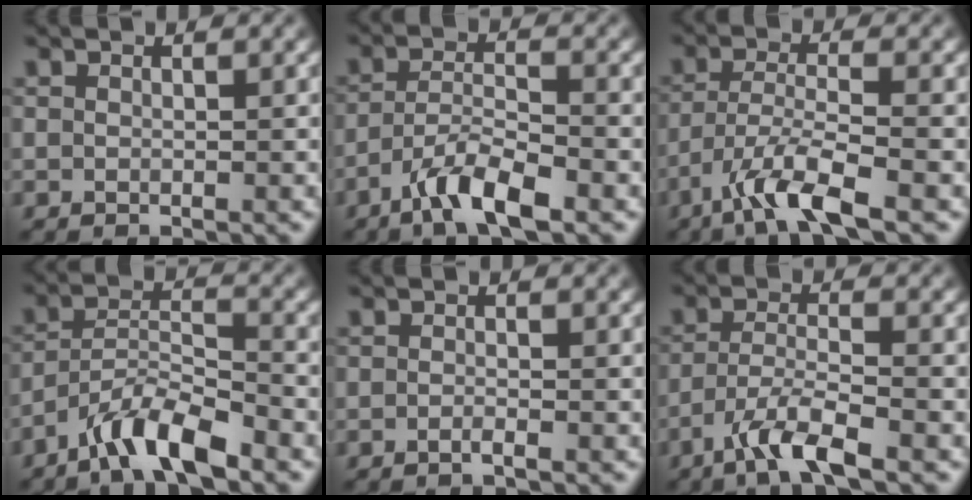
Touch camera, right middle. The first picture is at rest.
{"total": 5.1, "force": [-3.4, 1.2, 3.6], "torque": [-0.068, 0.002, -0.069]}
{"total": 5.8, "force": [-3.8, 1.0, 4.3], "torque": [-0.077, -0.001, -0.078]}
{"total": 5.8, "force": [-4.4, 1.2, 3.6], "torque": [-0.063, 0.004, -0.084]}
{"total": 0.8, "force": [-0.5, 0.2, 0.7], "torque": [-0.010, 0.000, -0.010]}
{"total": 4.8, "force": [-3.2, 0.8, 3.5], "torque": [-0.067, 0.000, -0.068]}